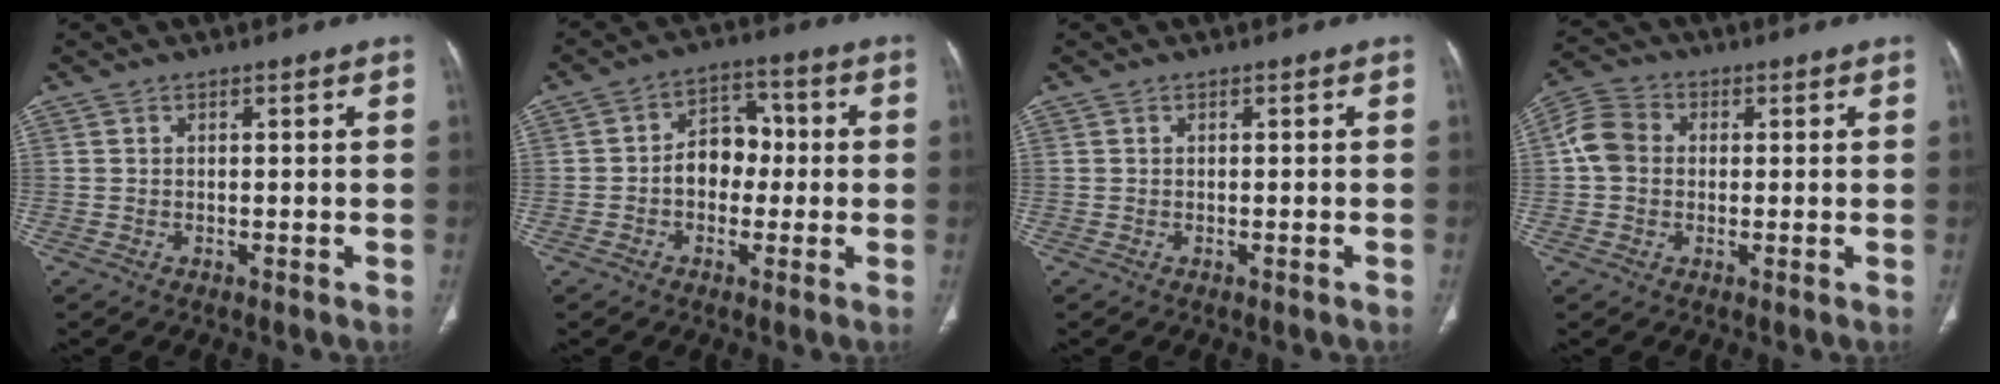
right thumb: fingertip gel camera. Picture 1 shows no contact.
{"total": 8.0, "force": [-0.7, 6.1, 5.1], "torque": [-0.044, 0.030, -0.022]}
{"total": 0.0}
{"total": 6.6, "force": [0.3, 5.4, 3.7], "torque": [-0.069, 0.018, -0.004]}